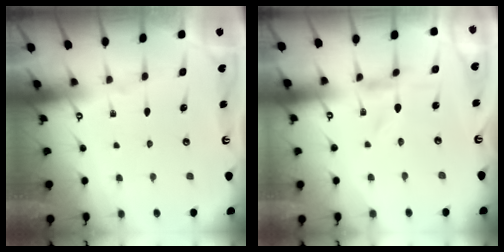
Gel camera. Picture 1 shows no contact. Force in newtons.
{"total": 0.0}